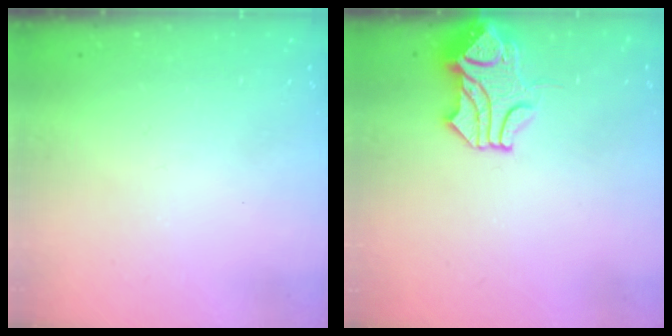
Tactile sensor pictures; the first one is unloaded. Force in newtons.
{"total": 1.5, "press": 0.8, "slide": 1.3}